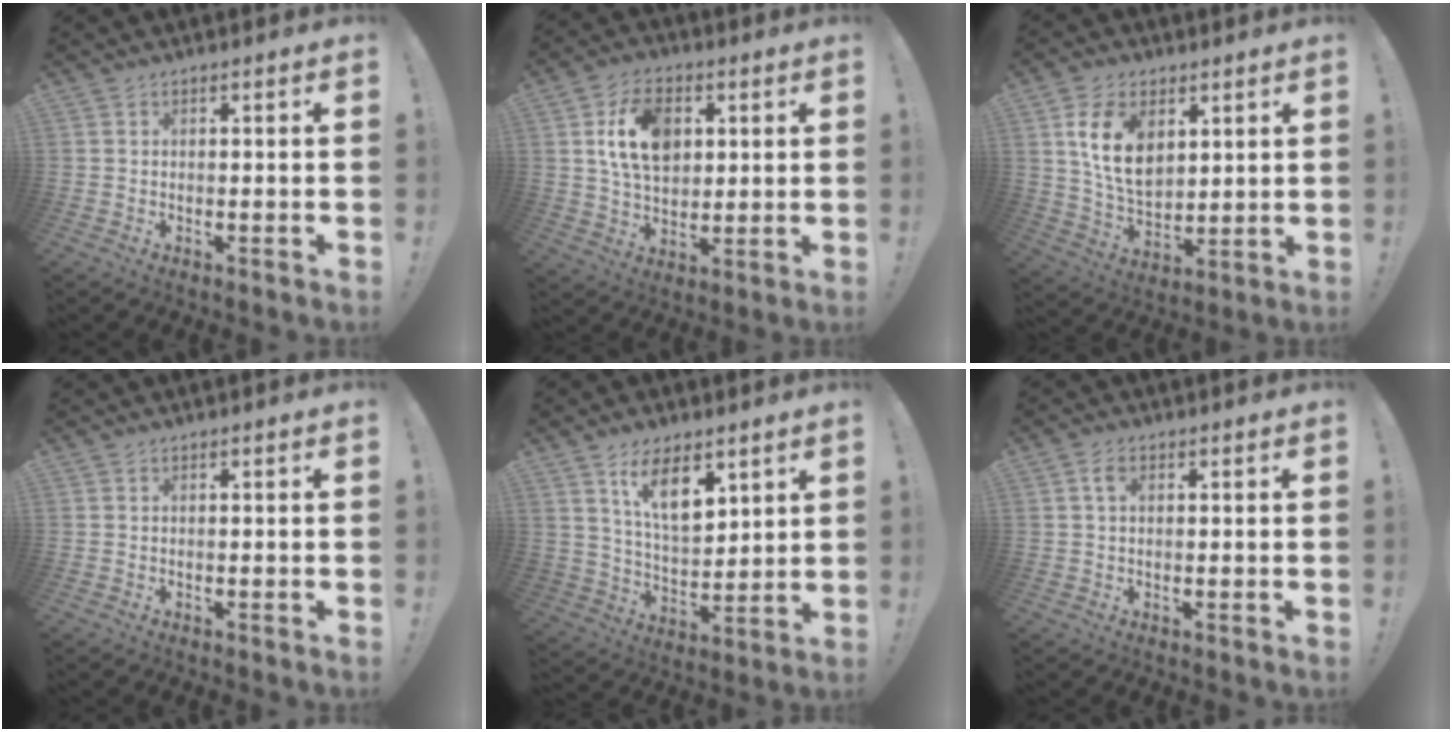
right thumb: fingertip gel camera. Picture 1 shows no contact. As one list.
[{"total": 13.8, "force": [4.0, 9.5, 9.2], "torque": [-0.150, -0.002, 0.071]}, {"total": 14.0, "force": [5.3, 9.4, 8.9], "torque": [-0.162, -0.013, 0.103]}, {"total": 0.0}, {"total": 12.6, "force": [7.6, 6.8, 7.4], "torque": [-0.127, -0.035, 0.144]}, {"total": 2.9, "force": [1.1, 1.6, 2.2], "torque": [-0.037, 0.001, 0.017]}]